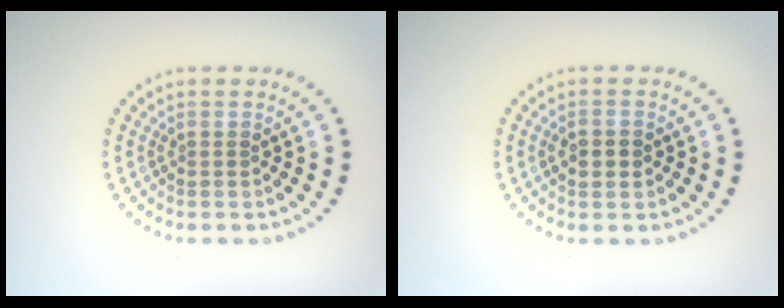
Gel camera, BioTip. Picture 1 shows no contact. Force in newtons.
{"total": 2.3, "press": 2.3, "slide": 0.0}